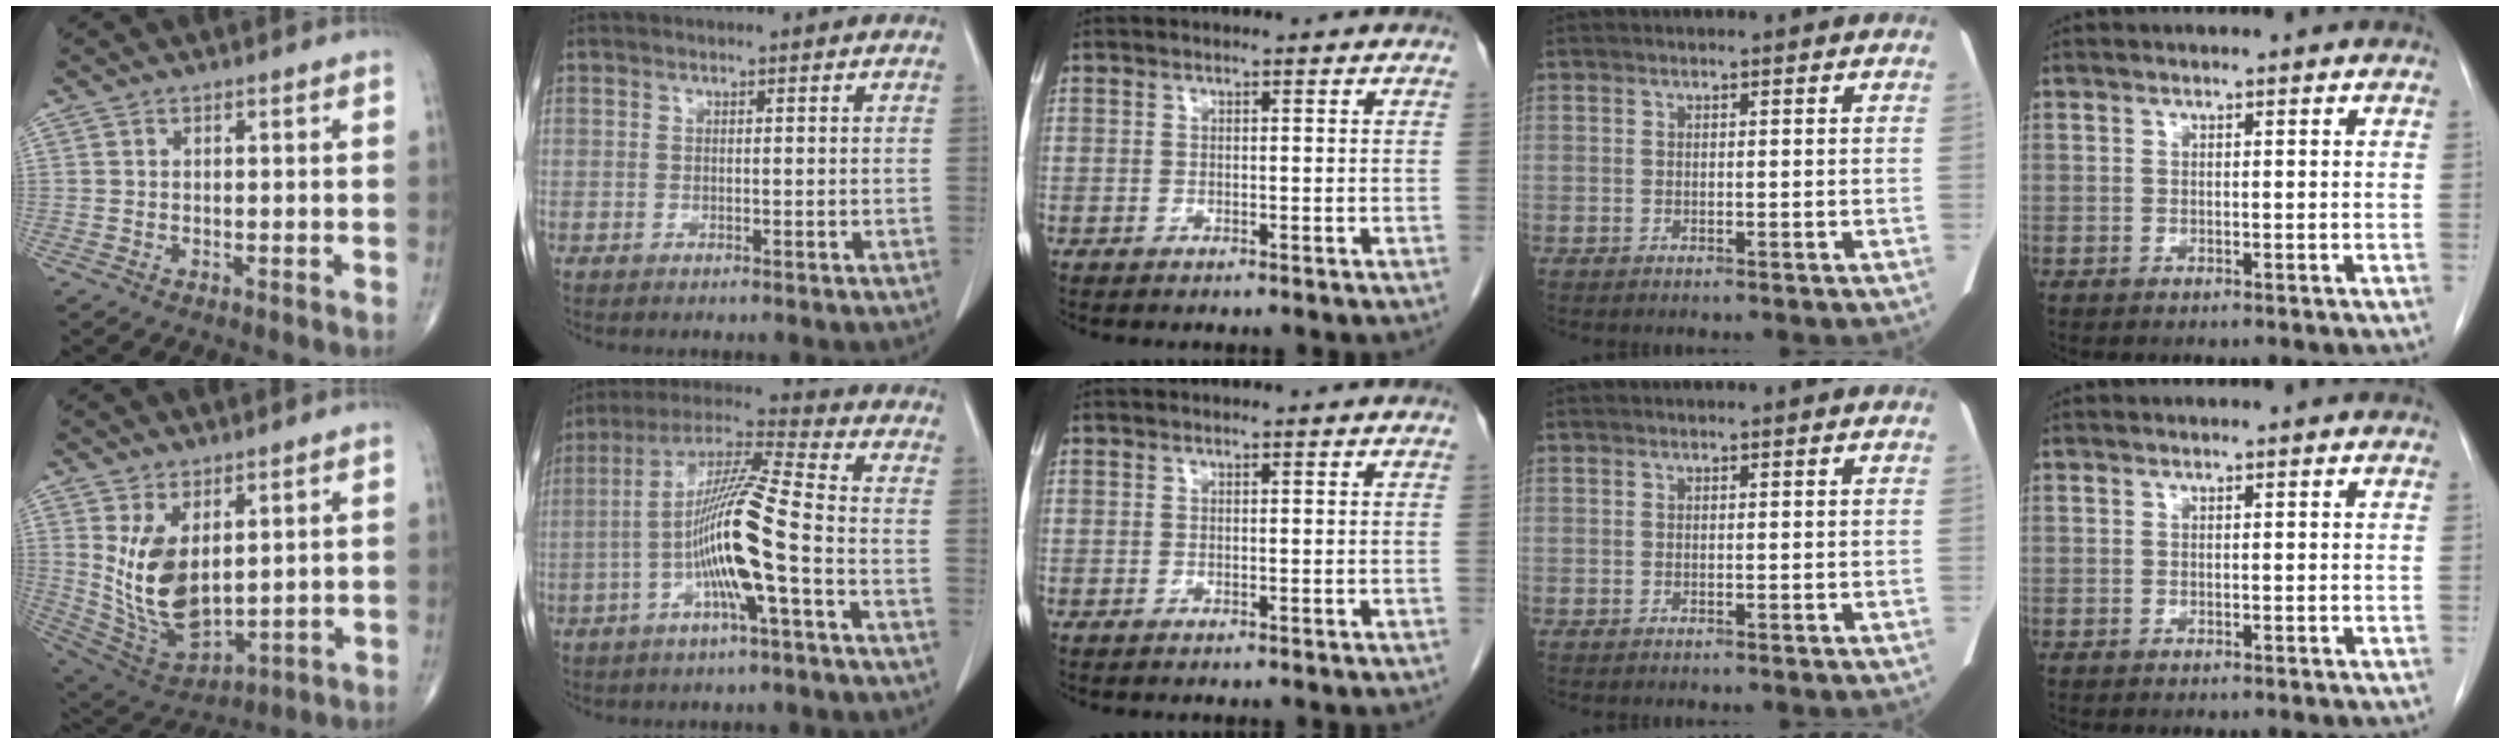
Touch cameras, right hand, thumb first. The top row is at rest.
{"thumb": {"total": 13.4, "force": [3.2, 7.2, 10.9], "torque": [-0.192, -0.024, 0.087]}, "index": {"total": 13.1, "force": [-3.6, -0.1, 12.6], "torque": [-0.245, 0.009, -0.075]}}